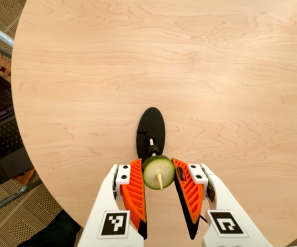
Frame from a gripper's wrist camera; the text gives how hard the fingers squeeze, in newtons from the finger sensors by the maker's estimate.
{"total": 8.3, "left": 8.0, "right": 8.6}